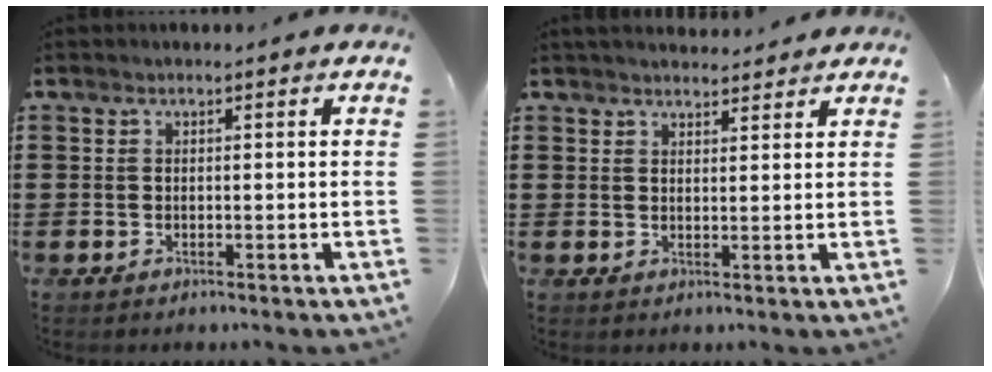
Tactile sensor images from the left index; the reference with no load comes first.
{"total": 2.3, "force": [2.3, 0.3, 0.1], "torque": [-0.008, -0.002, 0.044]}